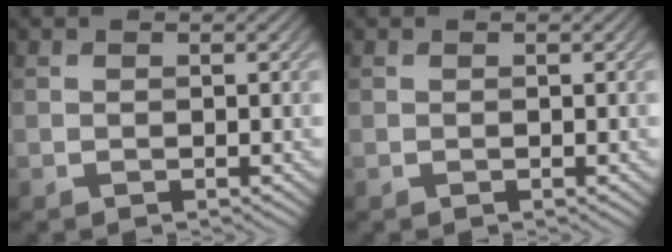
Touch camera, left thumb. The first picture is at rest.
{"total": 0.0}